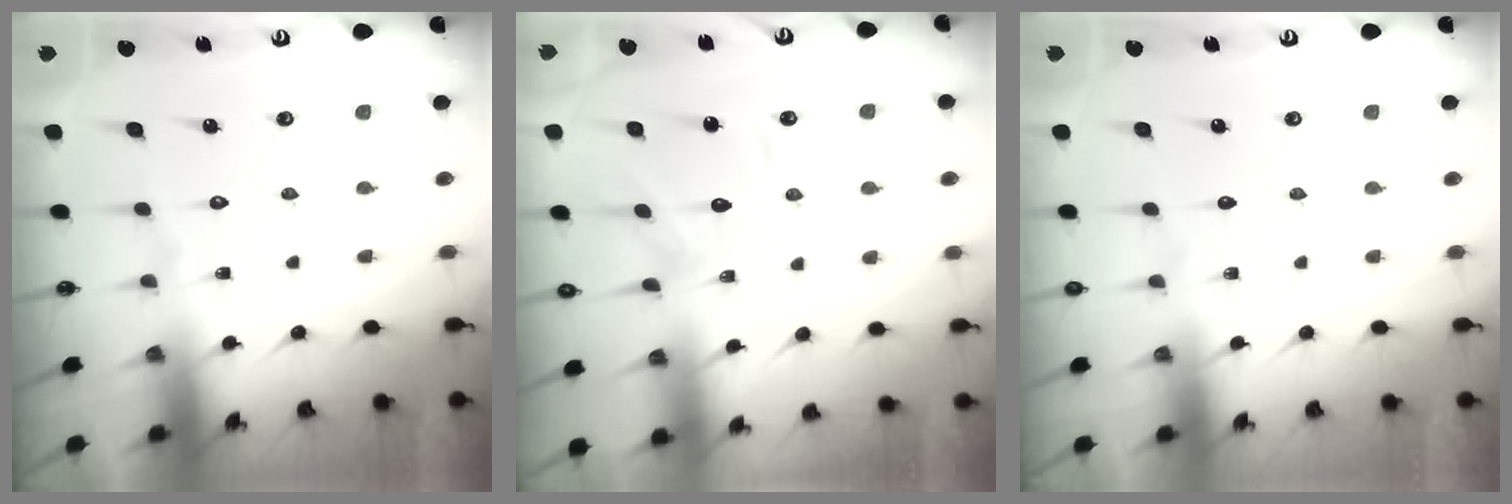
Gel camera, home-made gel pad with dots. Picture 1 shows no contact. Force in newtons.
{"total": 9.4, "press": 9.4, "slide": 0.3}
{"total": 0.0}